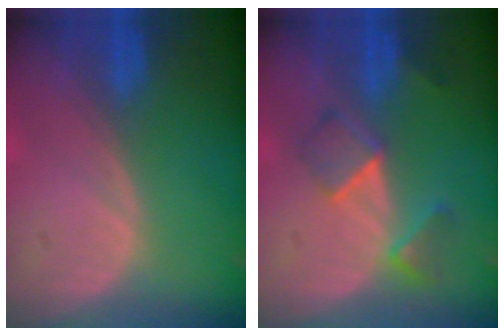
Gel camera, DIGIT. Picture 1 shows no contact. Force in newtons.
{"total": 5.6, "press": 4.9, "slide": 2.7}